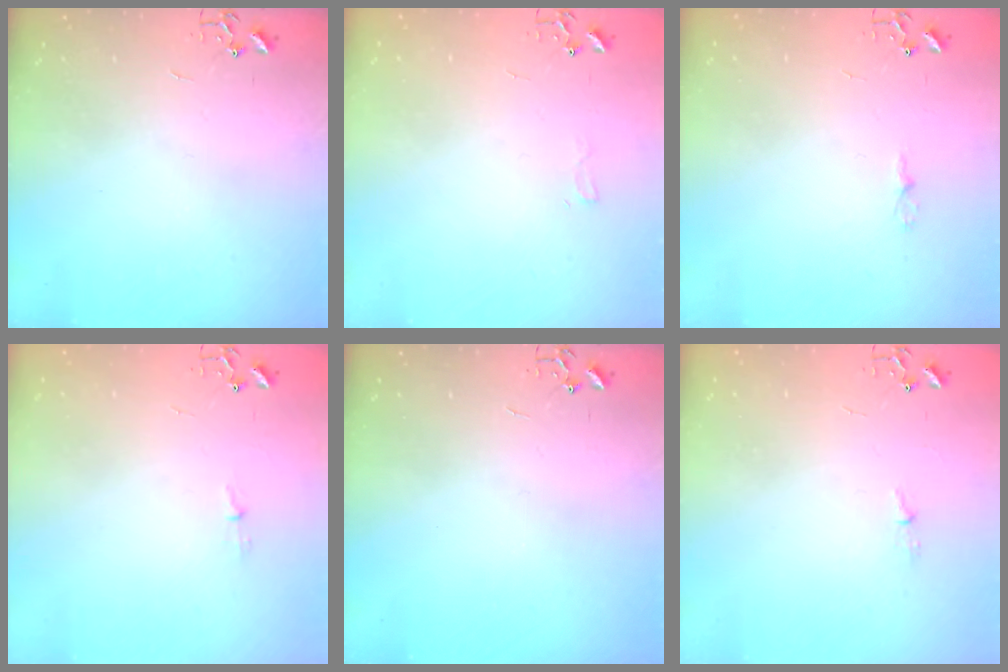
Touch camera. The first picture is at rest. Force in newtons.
{"total": 6.0, "press": 6.0, "slide": 0.4}
{"total": 3.5, "press": 3.4, "slide": 0.4}
{"total": 2.9, "press": 2.9, "slide": 0.4}
{"total": 0.0}
{"total": 3.2, "press": 3.2, "slide": 0.5}